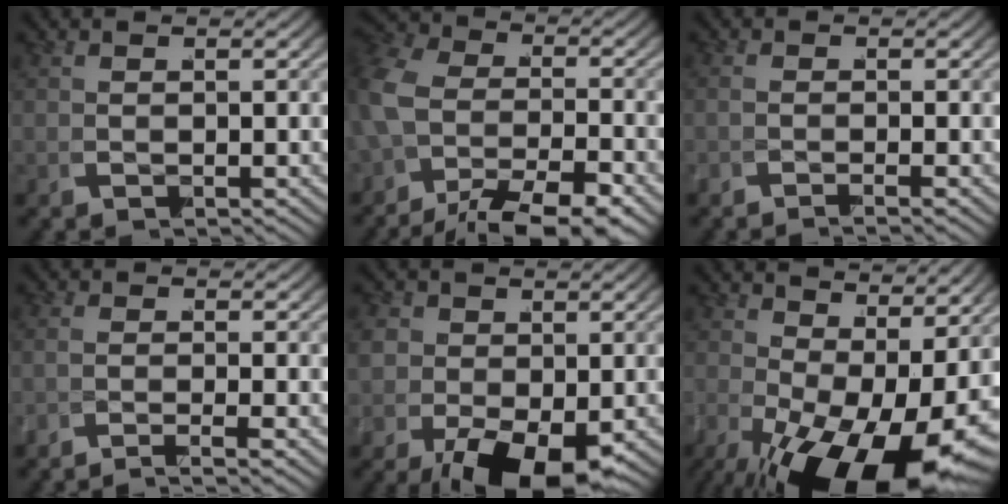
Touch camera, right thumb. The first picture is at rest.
{"total": 7.5, "force": [-3.8, 4.5, 4.6], "torque": [-0.073, -0.022, -0.056]}
{"total": 0.8, "force": [-0.7, -0.5, 0.1], "torque": [-0.004, 0.006, -0.019]}
{"total": 2.2, "force": [-2.0, -0.8, 0.5], "torque": [-0.009, 0.001, -0.039]}
{"total": 7.0, "force": [-1.7, 4.9, 4.7], "torque": [-0.097, -0.044, -0.010]}
{"total": 11.7, "force": [-2.4, 6.1, 9.6], "torque": [-0.146, -0.050, -0.009]}